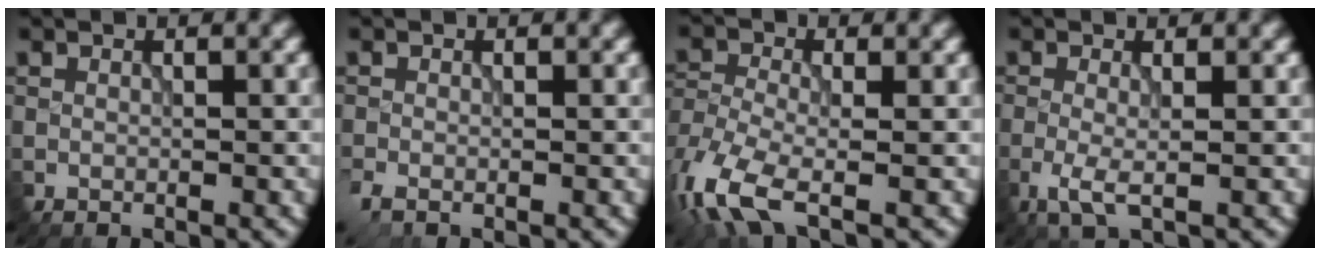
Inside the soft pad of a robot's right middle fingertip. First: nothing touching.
{"total": 1.8, "force": [-1.1, 0.8, 1.2], "torque": [-0.030, -0.008, -0.024]}
{"total": 7.2, "force": [-4.1, 3.2, 5.0], "torque": [-0.118, -0.013, -0.091]}
{"total": 2.3, "force": [-0.9, 0.6, 2.0], "torque": [-0.049, -0.007, -0.021]}